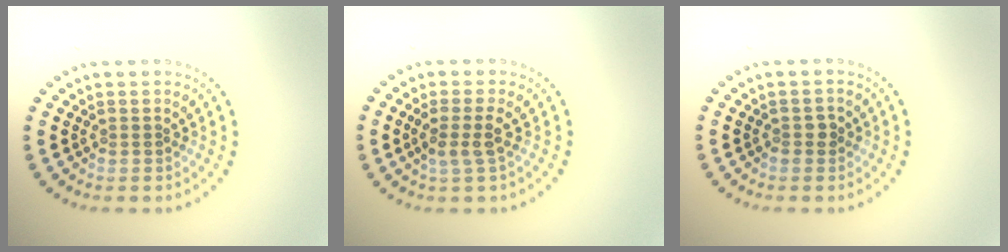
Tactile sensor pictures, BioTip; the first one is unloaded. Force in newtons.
{"total": 2.1, "press": 1.7, "slide": 1.2}
{"total": 0.9, "press": 0.9, "slide": 0.2}